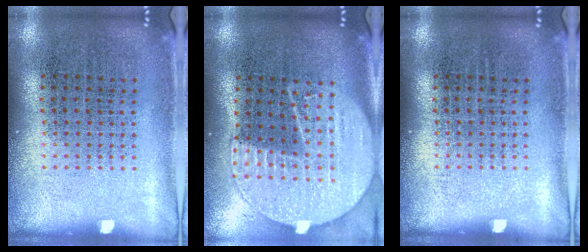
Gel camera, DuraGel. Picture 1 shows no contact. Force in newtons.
{"total": 2.1, "press": 1.8, "slide": 1.0}
{"total": 0.0}